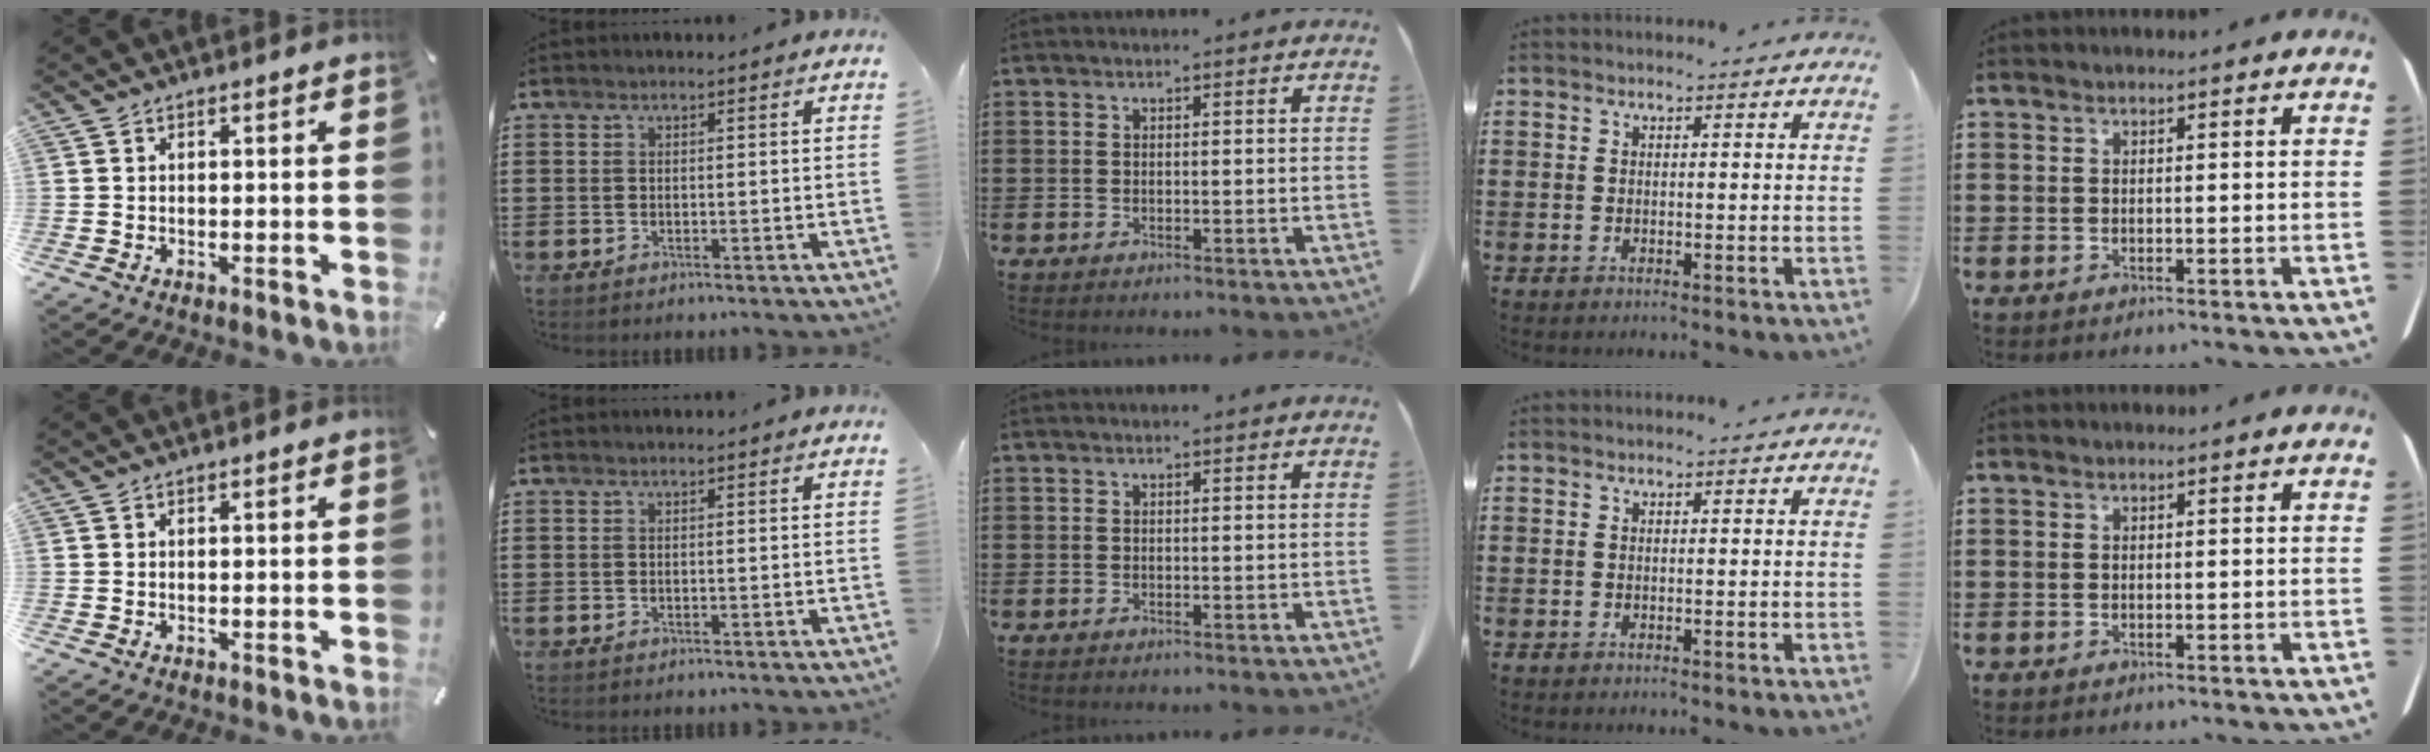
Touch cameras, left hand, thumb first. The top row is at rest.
{}